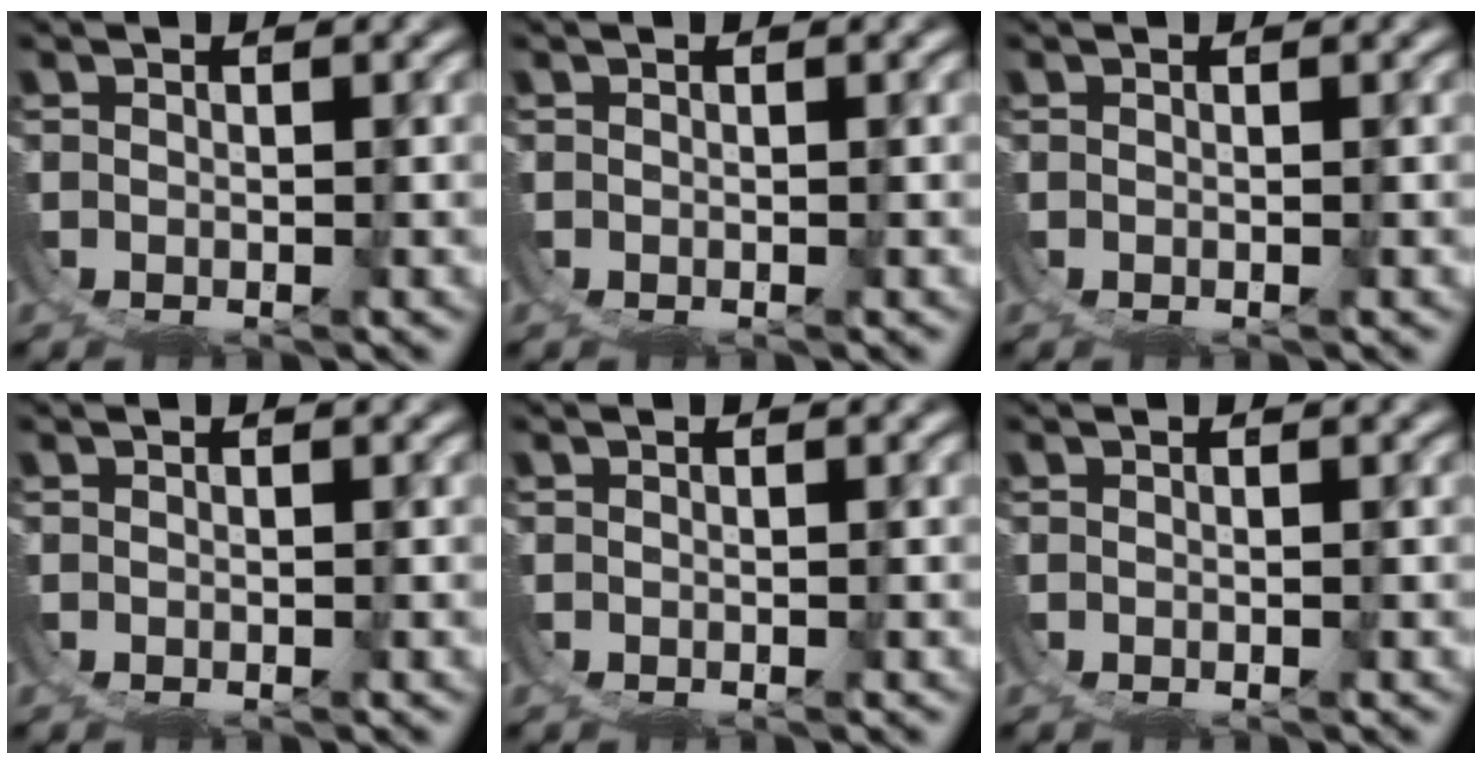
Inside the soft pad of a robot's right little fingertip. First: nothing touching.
{"total": 0.0}
{"total": 0.0}
{"total": 0.0}
{"total": 0.0}
{"total": 0.0}